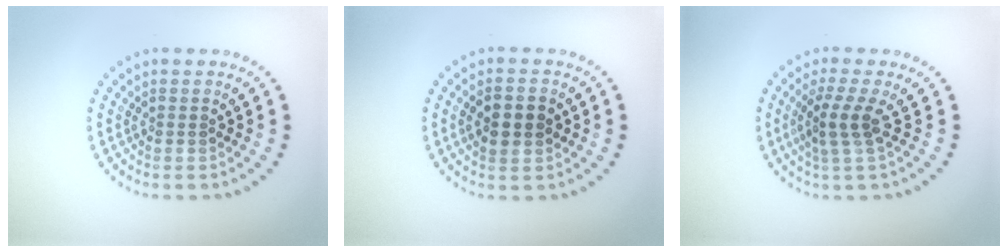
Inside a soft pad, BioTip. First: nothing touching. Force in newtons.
{"total": 2.8, "press": 2.8, "slide": 0.1}
{"total": 2.6, "press": 2.0, "slide": 1.6}